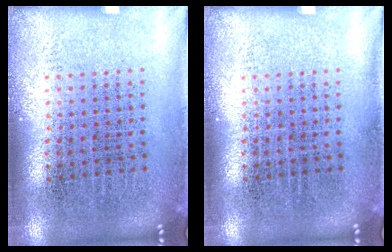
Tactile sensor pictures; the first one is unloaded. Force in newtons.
{"total": 0.0}